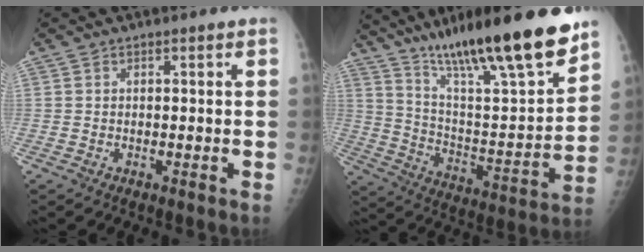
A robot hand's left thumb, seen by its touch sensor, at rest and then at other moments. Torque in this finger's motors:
{"motor_torque": [0.99, -0.24, 1.47, -1.31, 0.17]}